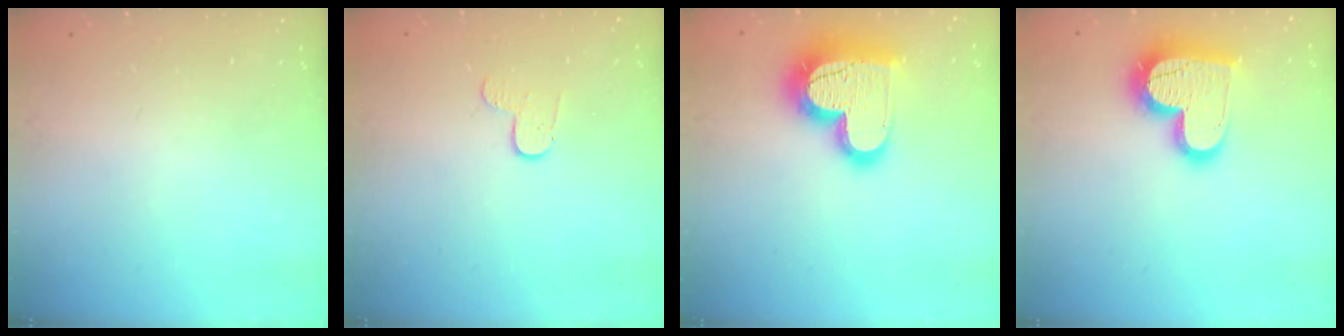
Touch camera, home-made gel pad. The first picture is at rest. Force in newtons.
{"total": 4.4, "press": 4.4, "slide": 0.4}
{"total": 21.0, "press": 21.0, "slide": 1.7}
{"total": 17.7, "press": 17.7, "slide": 1.3}